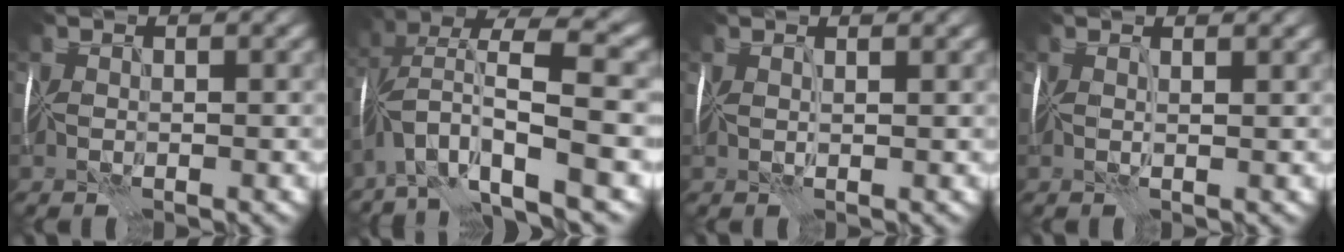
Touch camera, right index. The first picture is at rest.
{"total": 10.5, "force": [-4.1, 2.6, 9.3], "torque": [-0.176, 0.021, -0.073]}
{"total": 0.8, "force": [0.6, -0.5, 0.3], "torque": [-0.008, -0.002, 0.012]}
{"total": 1.2, "force": [0.9, -0.6, 0.6], "torque": [-0.008, -0.002, 0.007]}